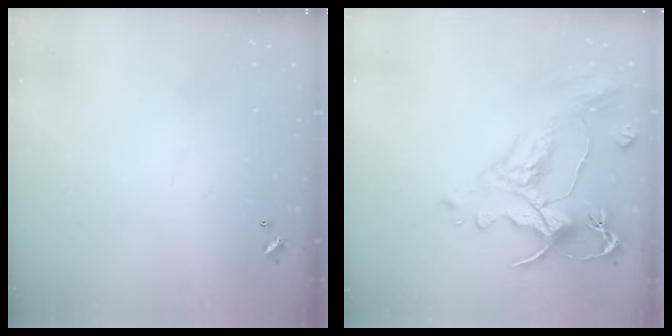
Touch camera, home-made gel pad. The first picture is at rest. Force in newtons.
{"total": 1.5, "press": 0.3, "slide": 1.5}